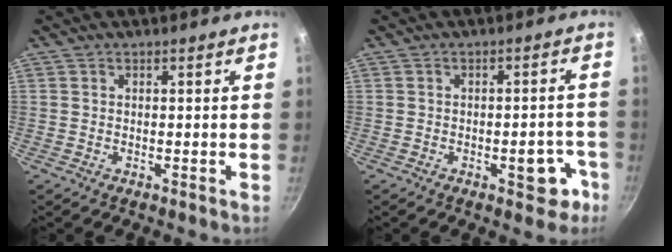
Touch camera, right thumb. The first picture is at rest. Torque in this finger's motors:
{"motor_torque": [2.89, 2.11, 0.74, -0.74, 0.01]}